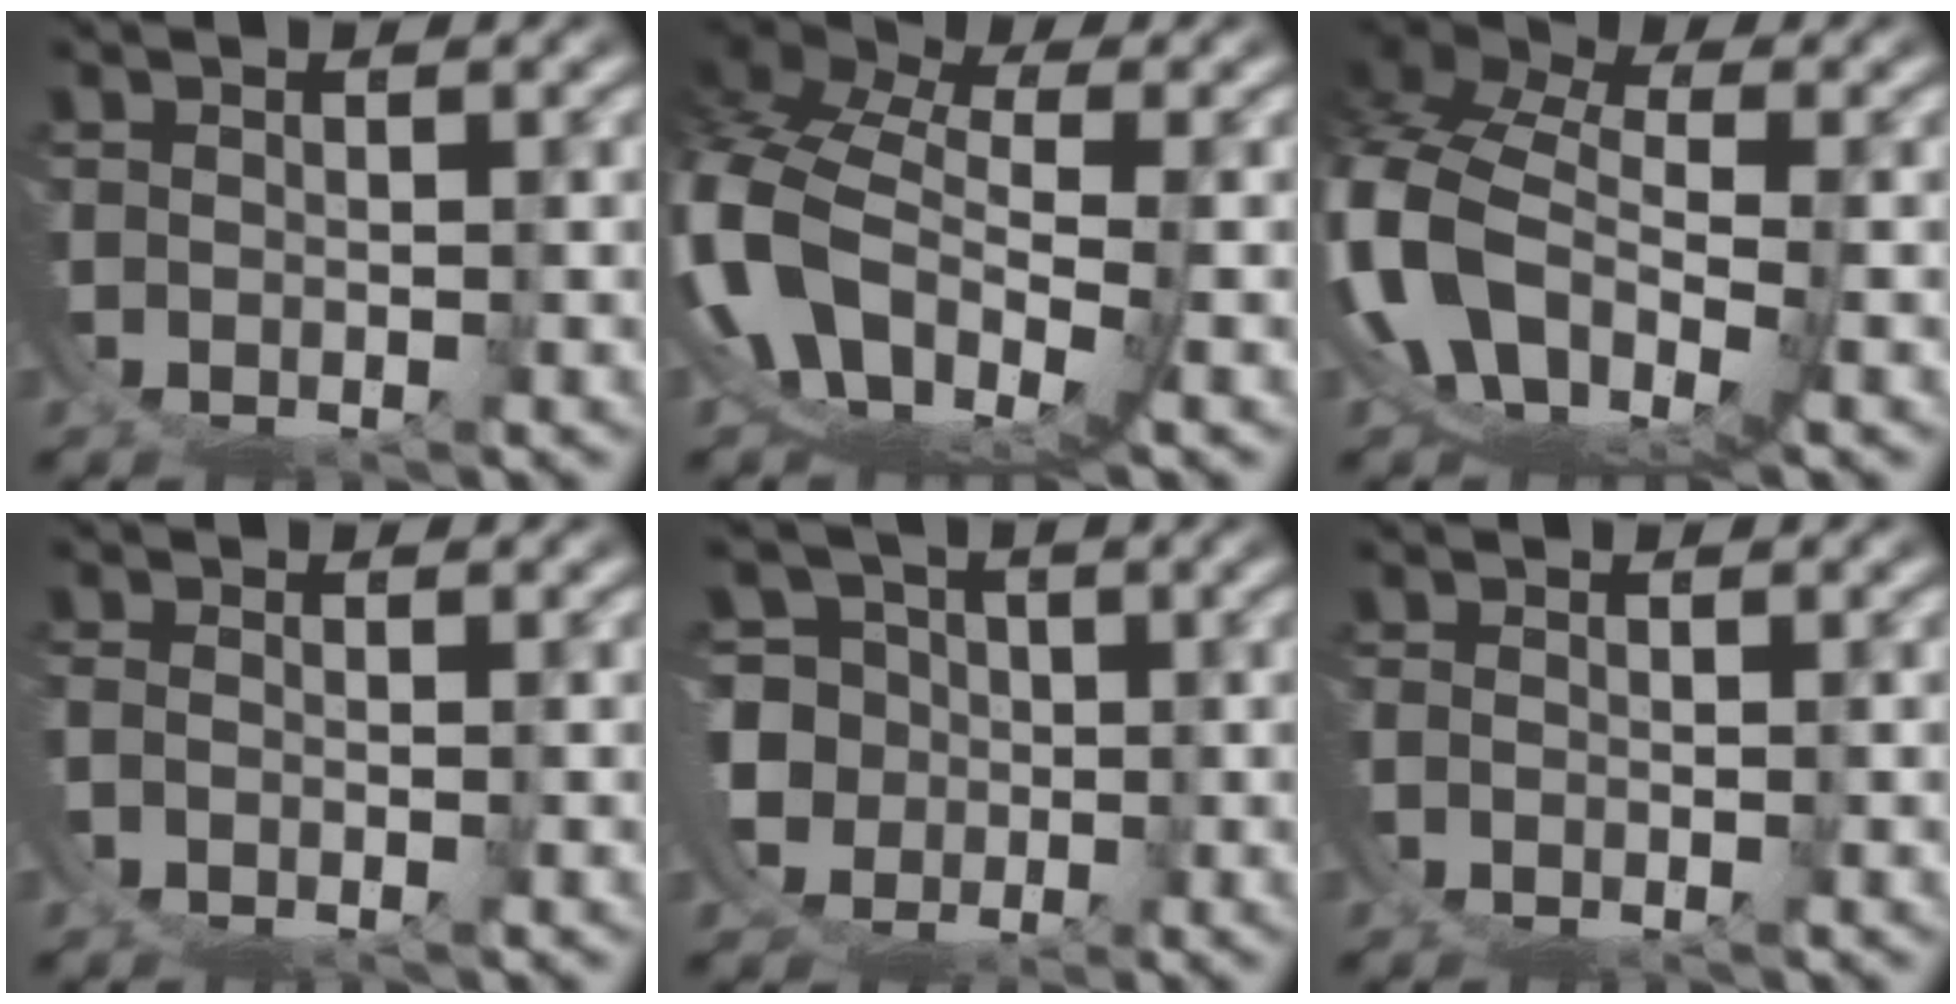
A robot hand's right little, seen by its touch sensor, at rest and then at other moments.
{"total": 8.3, "force": [0.7, 5.5, 6.1], "torque": [-0.153, -0.016, 0.012]}
{"total": 9.7, "force": [0.6, 7.1, 6.6], "torque": [-0.163, -0.020, 0.009]}
{"total": 1.6, "force": [-0.7, 1.0, 1.0], "torque": [-0.022, -0.010, -0.009]}
{"total": 9.3, "force": [1.4, 9.0, 2.1], "torque": [-0.067, -0.039, 0.028]}
{"total": 1.0, "force": [-0.7, 0.5, 0.6], "torque": [-0.013, -0.008, -0.008]}